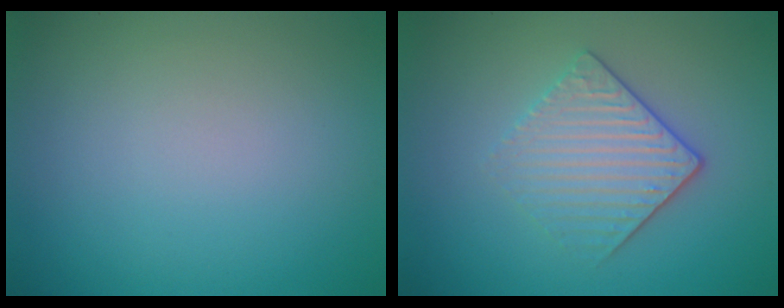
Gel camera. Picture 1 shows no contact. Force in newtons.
{"total": 3.7, "press": 3.3, "slide": 1.7}